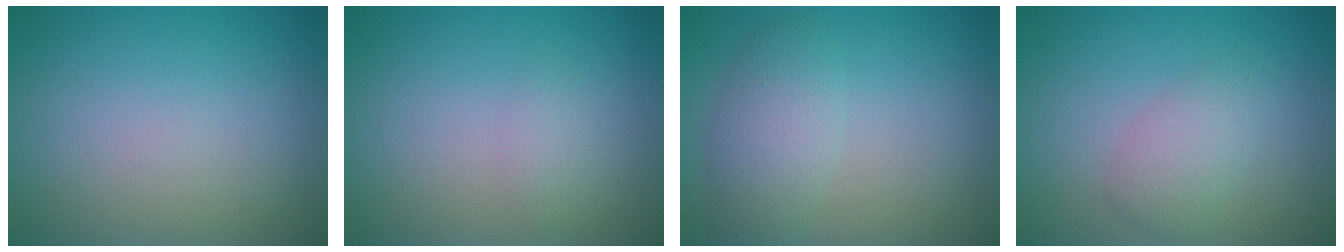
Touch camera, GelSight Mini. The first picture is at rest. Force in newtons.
{"total": 1.0, "press": 1.0, "slide": 0.2}
{"total": 3.4, "press": 3.4, "slide": 0.2}
{"total": 2.5, "press": 2.5, "slide": 0.1}